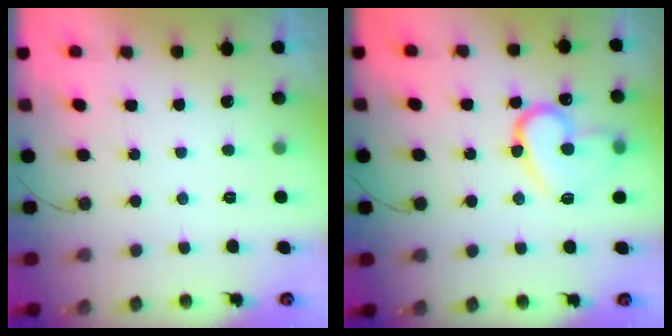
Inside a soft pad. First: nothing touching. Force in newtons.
{"total": 13.8, "press": 13.8, "slide": 0.9}